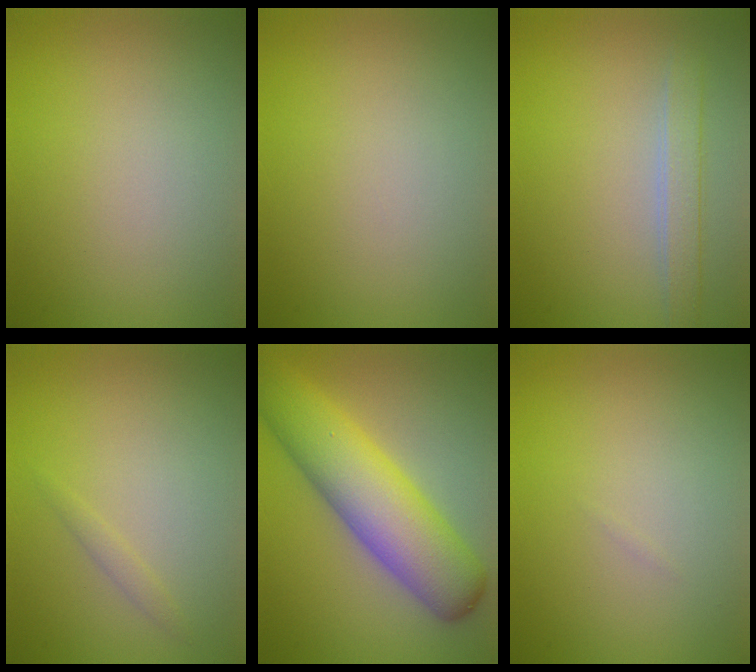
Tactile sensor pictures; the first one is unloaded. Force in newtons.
{"total": 0.0}
{"total": 2.3, "press": 2.3, "slide": 0.3}
{"total": 0.9, "press": 0.9, "slide": 0.1}
{"total": 9.5, "press": 9.5, "slide": 0.2}
{"total": 0.0}